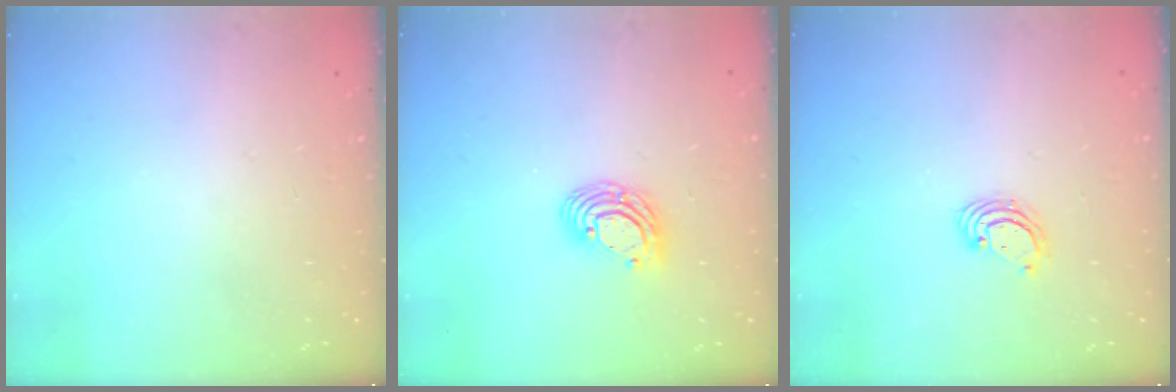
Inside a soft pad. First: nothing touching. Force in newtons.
{"total": 9.5, "press": 9.4, "slide": 1.6}
{"total": 3.3, "press": 3.3, "slide": 0.2}